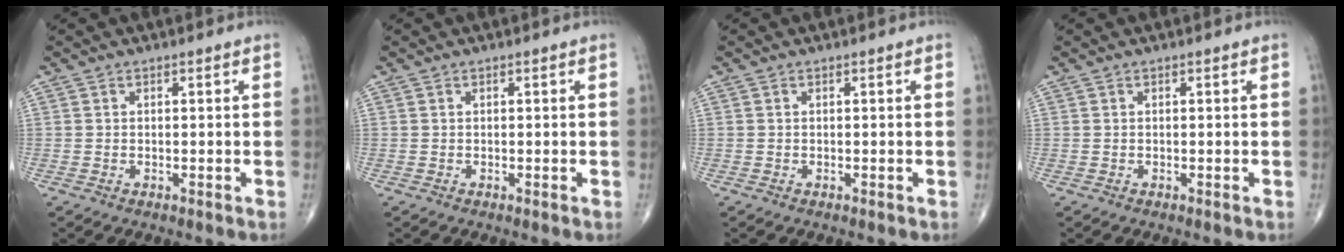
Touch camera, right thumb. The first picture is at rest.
{"total": 0.0}
{"total": 0.0}
{"total": 0.0}